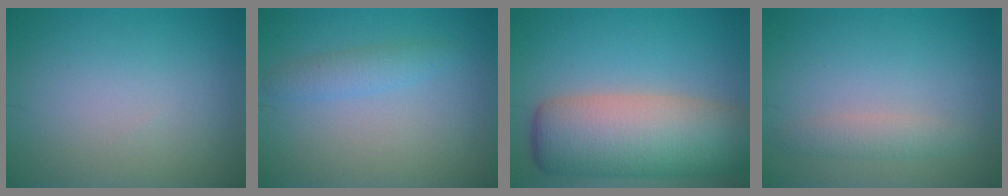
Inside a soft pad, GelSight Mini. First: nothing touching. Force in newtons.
{"total": 2.0, "press": 2.0, "slide": 0.2}
{"total": 11.3, "press": 11.3, "slide": 0.7}
{"total": 1.9, "press": 1.9, "slide": 0.0}